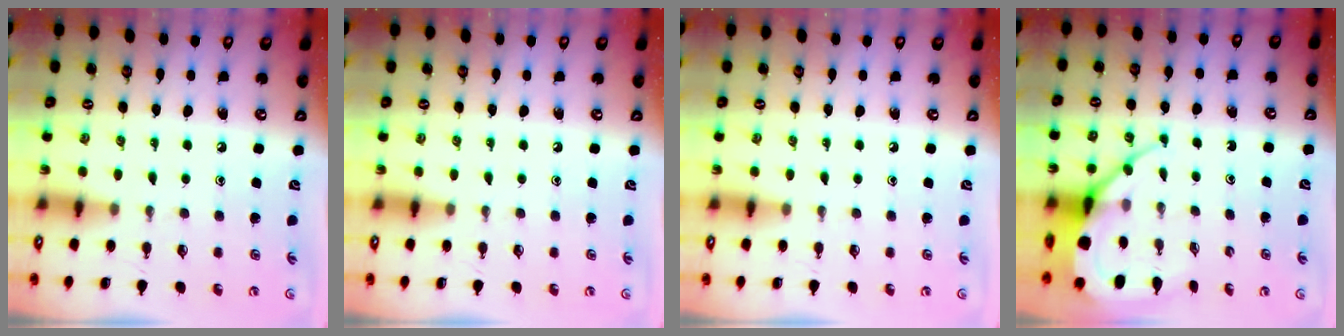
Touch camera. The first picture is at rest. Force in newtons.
{"total": 0.0}
{"total": 0.0}
{"total": 9.1, "press": 9.0, "slide": 1.1}